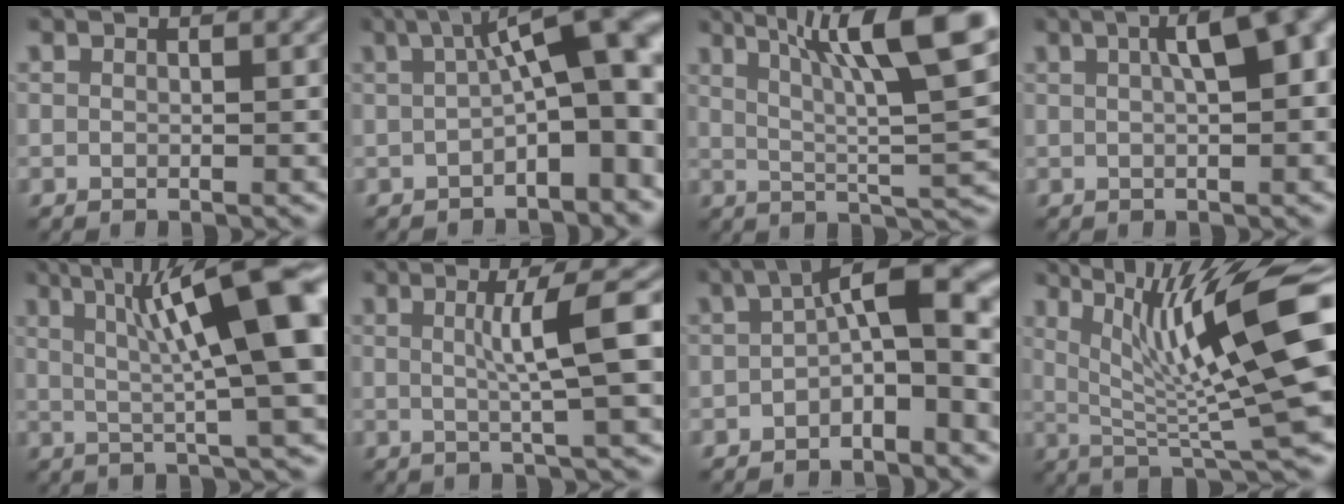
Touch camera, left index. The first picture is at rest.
{"total": 9.2, "force": [0.3, 2.9, 8.8], "torque": [-0.115, 0.020, -0.002]}
{"total": 11.7, "force": [5.4, 2.4, 10.1], "torque": [-0.153, 0.013, 0.088]}
{"total": 6.6, "force": [1.7, 1.9, 6.1], "torque": [-0.067, 0.019, 0.023]}
{"total": 11.6, "force": [3.0, 2.2, 11.0], "torque": [-0.148, 0.016, 0.041]}
{"total": 6.1, "force": [0.9, 1.0, 5.9], "torque": [-0.086, 0.012, 0.012]}
{"total": 7.2, "force": [-0.6, 2.7, 6.6], "torque": [-0.094, 0.024, -0.028]}
{"total": 12.9, "force": [3.1, 2.5, 12.2], "torque": [-0.189, 0.013, 0.056]}